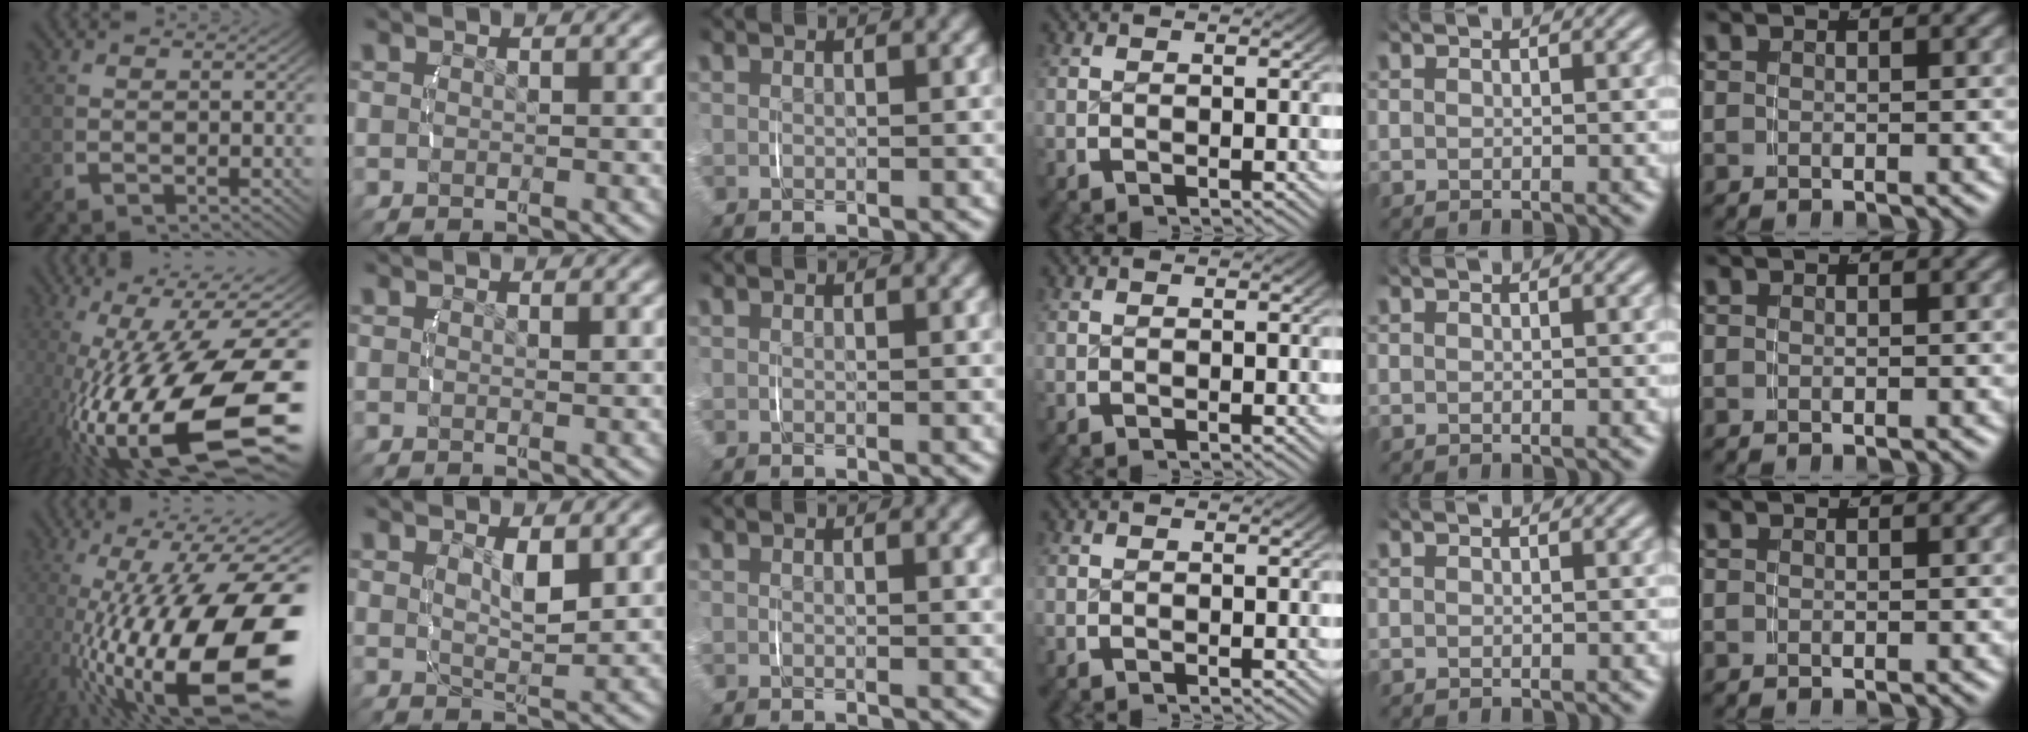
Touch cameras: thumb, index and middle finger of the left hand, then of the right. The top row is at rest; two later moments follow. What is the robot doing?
{"motion": "lift_and_place", "object": "glasses case"}